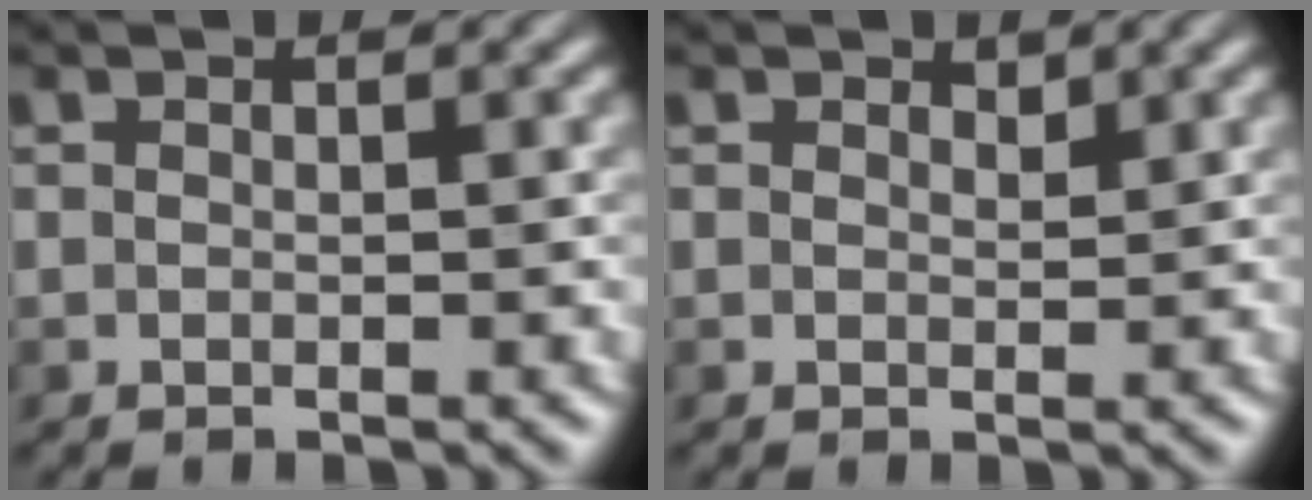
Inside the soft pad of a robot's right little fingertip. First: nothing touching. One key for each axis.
{"total": 0.6, "fx": 0.6, "fy": 0.2, "fz": 0.2, "tx": -0.007, "ty": -0.001, "tz": 0.005}